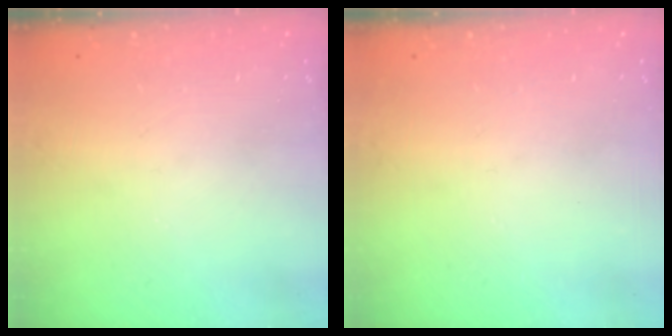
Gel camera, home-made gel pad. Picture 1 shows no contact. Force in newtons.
{"total": 0.0}